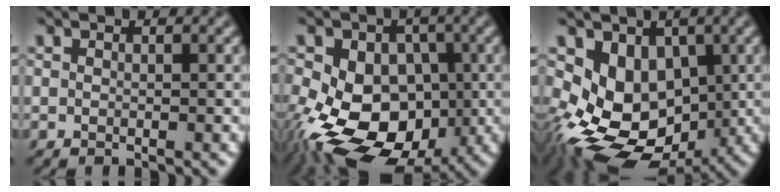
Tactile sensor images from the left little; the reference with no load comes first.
{"total": 15.8, "force": [-5.0, 10.6, 10.6], "torque": [-0.165, -0.005, -0.095]}
{"total": 9.8, "force": [-2.2, 7.0, 6.5], "torque": [-0.099, -0.013, -0.041]}